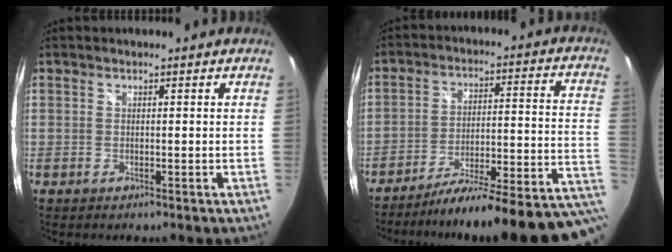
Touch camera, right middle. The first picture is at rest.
{"total": 22.7, "force": [-17.0, 1.4, 14.9], "torque": [-0.169, -0.032, -0.227]}